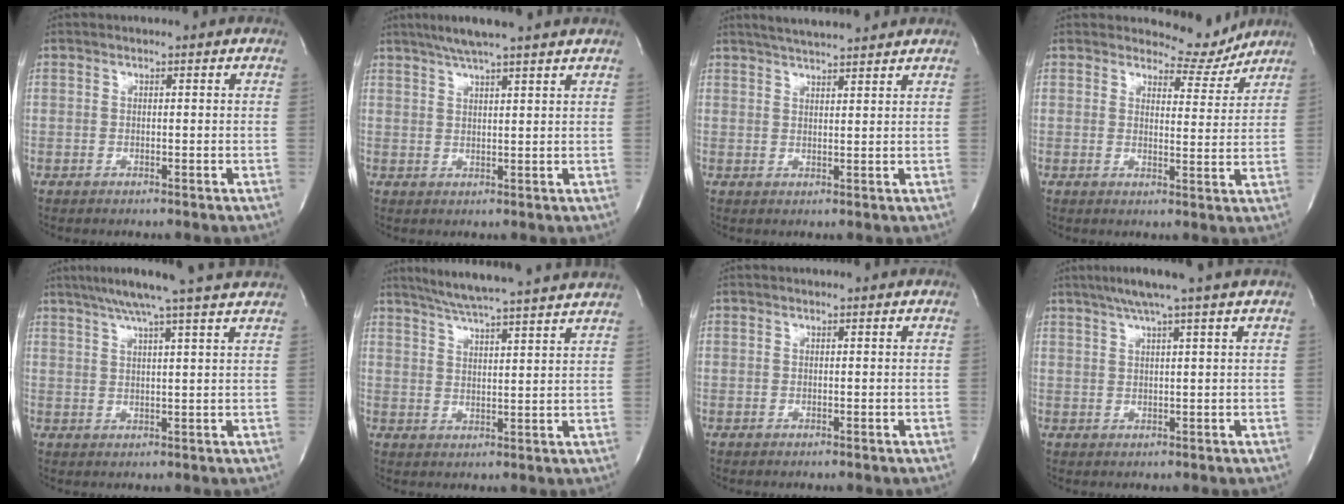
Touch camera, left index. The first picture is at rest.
{"total": 8.3, "force": [6.9, -0.5, 4.6], "torque": [-0.077, 0.023, 0.101]}
{"total": 7.8, "force": [7.1, 0.3, 3.1], "torque": [-0.057, 0.021, 0.106]}
{"total": 5.1, "force": [5.0, 1.2, -0.4], "torque": [0.007, -0.026, 0.060]}
{"total": 11.5, "force": [9.8, -1.4, 5.9], "torque": [-0.099, 0.009, 0.126]}
{"total": 15.6, "force": [14.0, -0.4, 6.9], "torque": [-0.121, 0.010, 0.193]}
{"total": 0.0}
{"total": 5.7, "force": [4.2, -1.5, 3.5], "torque": [-0.057, 0.014, 0.071]}